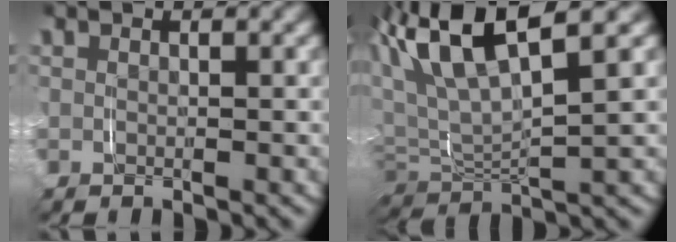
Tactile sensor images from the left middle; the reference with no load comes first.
{"total": 8.6, "force": [3.2, 4.5, 6.5], "torque": [-0.151, 0.008, 0.052]}